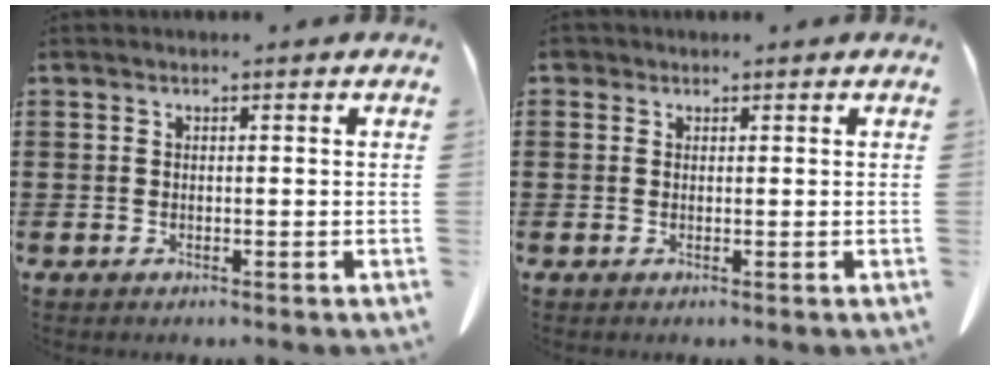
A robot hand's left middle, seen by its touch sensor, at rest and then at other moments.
{"total": 0.8, "force": [0.4, 0.7, 0.3], "torque": [-0.009, 0.005, 0.006]}